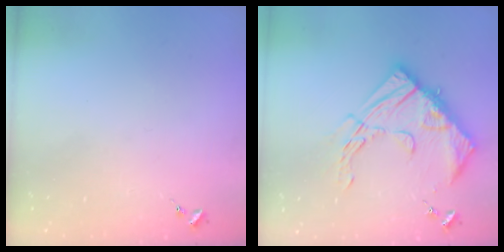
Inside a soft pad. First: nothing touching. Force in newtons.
{"total": 18.8, "press": 18.7, "slide": 1.2}